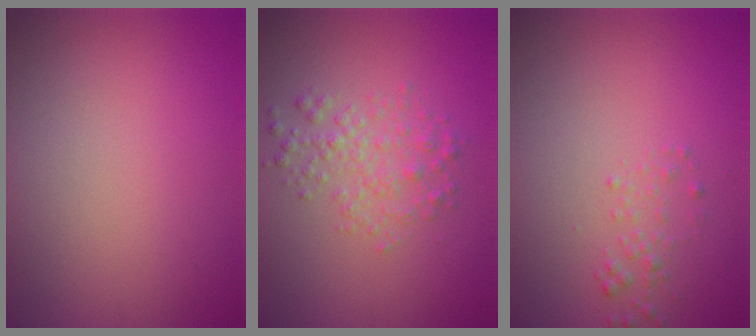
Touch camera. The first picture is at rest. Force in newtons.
{"total": 2.5, "press": 2.5, "slide": 0.1}
{"total": 1.2, "press": 1.2, "slide": 0.1}